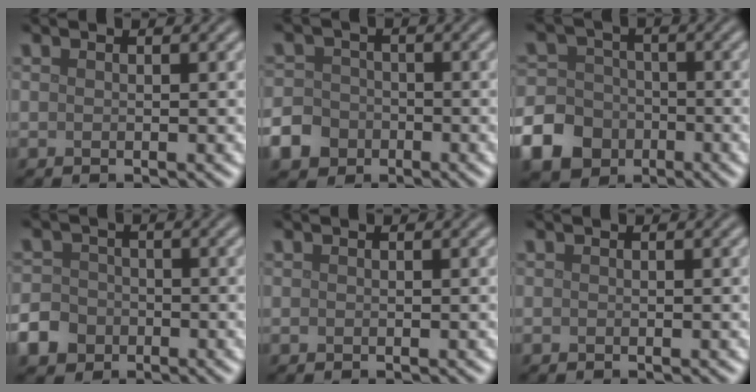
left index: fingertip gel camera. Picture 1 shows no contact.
{"total": 5.7, "force": [-3.1, 4.6, 1.4], "torque": [-0.021, -0.016, -0.068]}
{"total": 9.6, "force": [-4.6, 8.0, 2.8], "torque": [-0.062, -0.032, -0.111]}
{"total": 4.8, "force": [-2.6, 3.9, 1.3], "torque": [-0.014, -0.014, -0.057]}
{"total": 0.0}
{"total": 0.0}